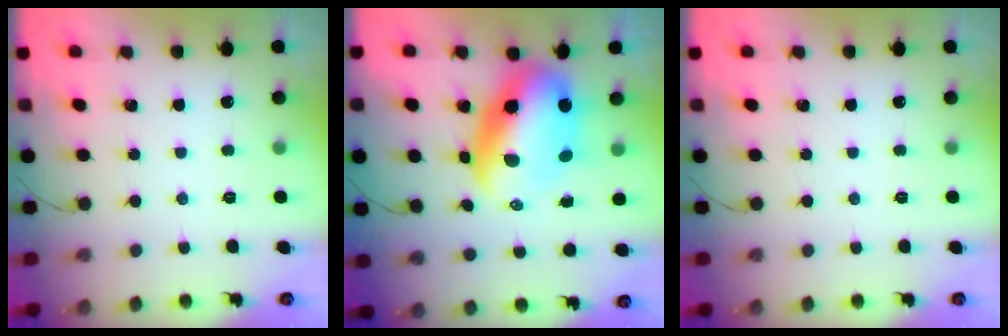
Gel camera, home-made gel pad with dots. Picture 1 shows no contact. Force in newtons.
{"total": 13.7, "press": 13.3, "slide": 3.4}
{"total": 0.0}